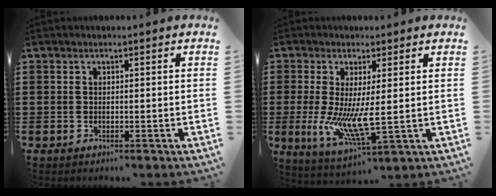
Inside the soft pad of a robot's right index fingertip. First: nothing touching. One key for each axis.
{"total": 7.5, "fx": 0.0, "fy": 1.8, "fz": 7.3, "tx": -0.141, "ty": -0.022, "tz": 0.004}